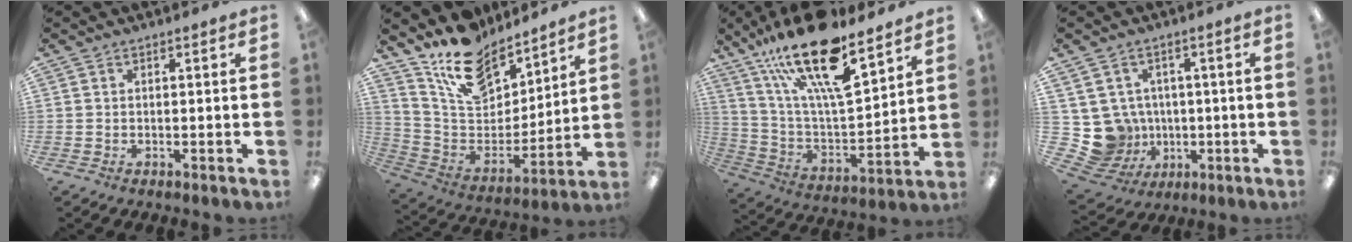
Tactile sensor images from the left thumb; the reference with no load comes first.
{"total": 16.7, "force": [13.2, 8.0, 6.4], "torque": [-0.134, -0.084, 0.243]}
{"total": 22.9, "force": [15.5, 7.4, 15.1], "torque": [-0.272, -0.095, 0.265]}
{"total": 9.1, "force": [0.1, 9.0, 1.8], "torque": [-0.079, -0.008, 0.014]}